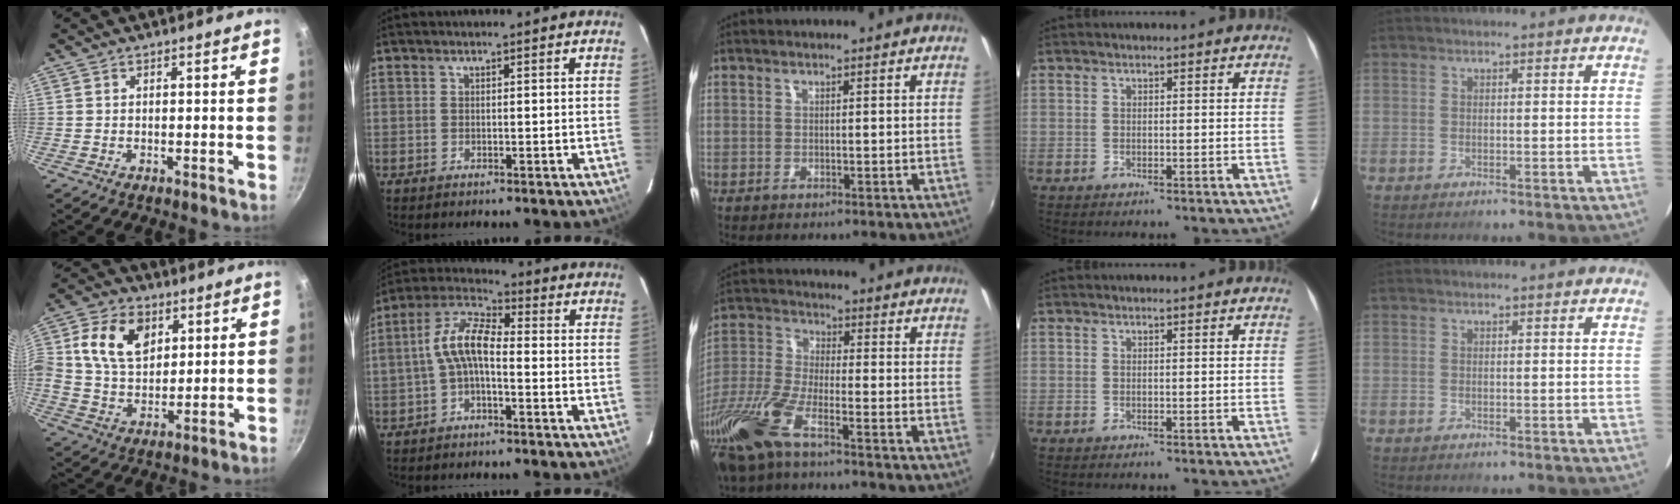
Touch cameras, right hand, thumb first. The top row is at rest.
{"thumb": {"total": 12.7, "force": [4.0, 8.9, 8.1], "torque": [-0.128, -0.006, 0.066]}, "index": {"total": 7.7, "force": [-1.7, 3.3, 6.7], "torque": [-0.148, 0.022, -0.037]}, "middle": {"total": 13.0, "force": [-8.3, 3.0, 9.5], "torque": [-0.216, -0.032, -0.170]}}